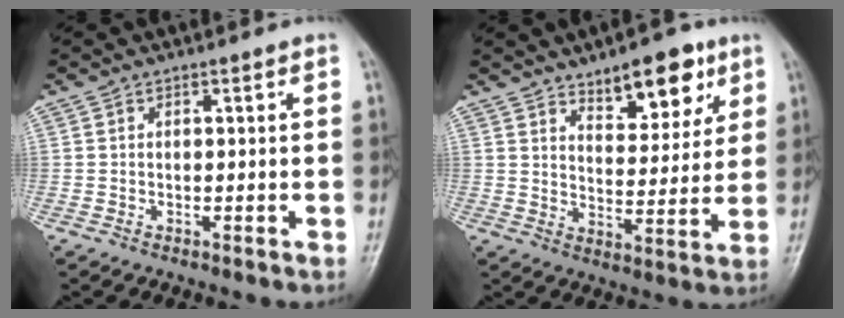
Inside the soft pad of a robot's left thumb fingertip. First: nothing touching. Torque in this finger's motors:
{"motor_torque": [0.28, 0.26, 0.06, -0.19, 0.12]}